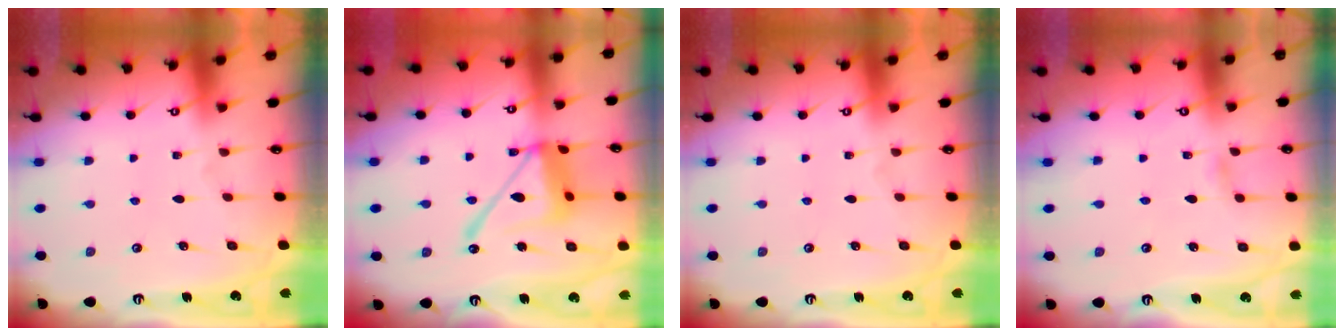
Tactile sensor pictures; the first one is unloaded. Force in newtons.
{"total": 15.2, "press": 15.2, "slide": 1.4}
{"total": 0.0}
{"total": 2.9, "press": 2.9, "slide": 0.3}